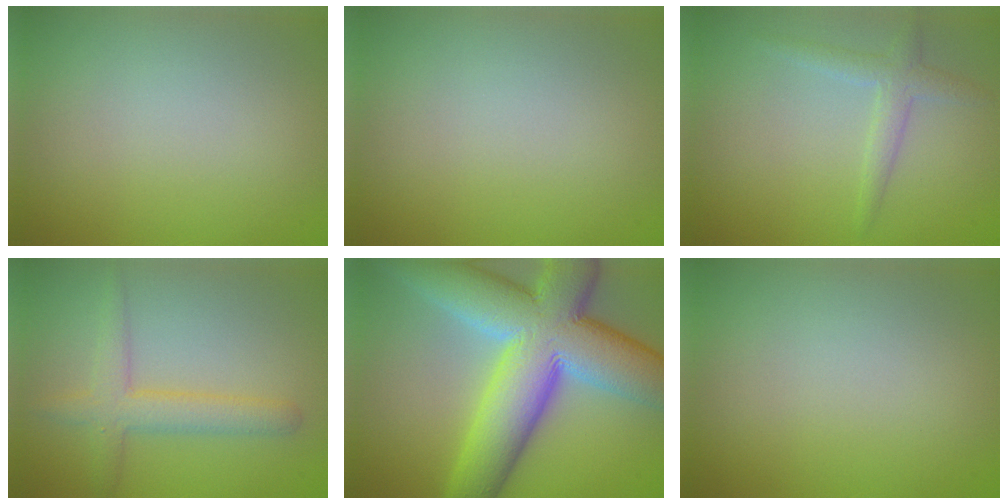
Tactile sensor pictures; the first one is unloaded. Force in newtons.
{"total": 0.0}
{"total": 2.1, "press": 2.0, "slide": 0.1}
{"total": 3.3, "press": 3.3, "slide": 0.2}
{"total": 14.4, "press": 14.3, "slide": 1.2}
{"total": 0.0}